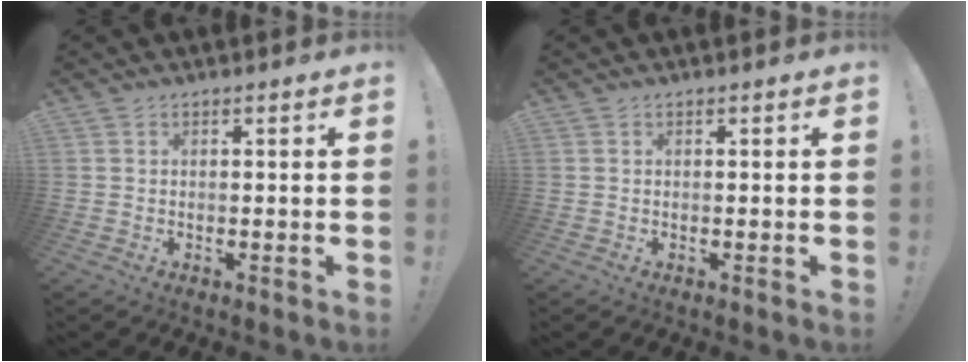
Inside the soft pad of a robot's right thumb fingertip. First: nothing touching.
{"total": 0.0}